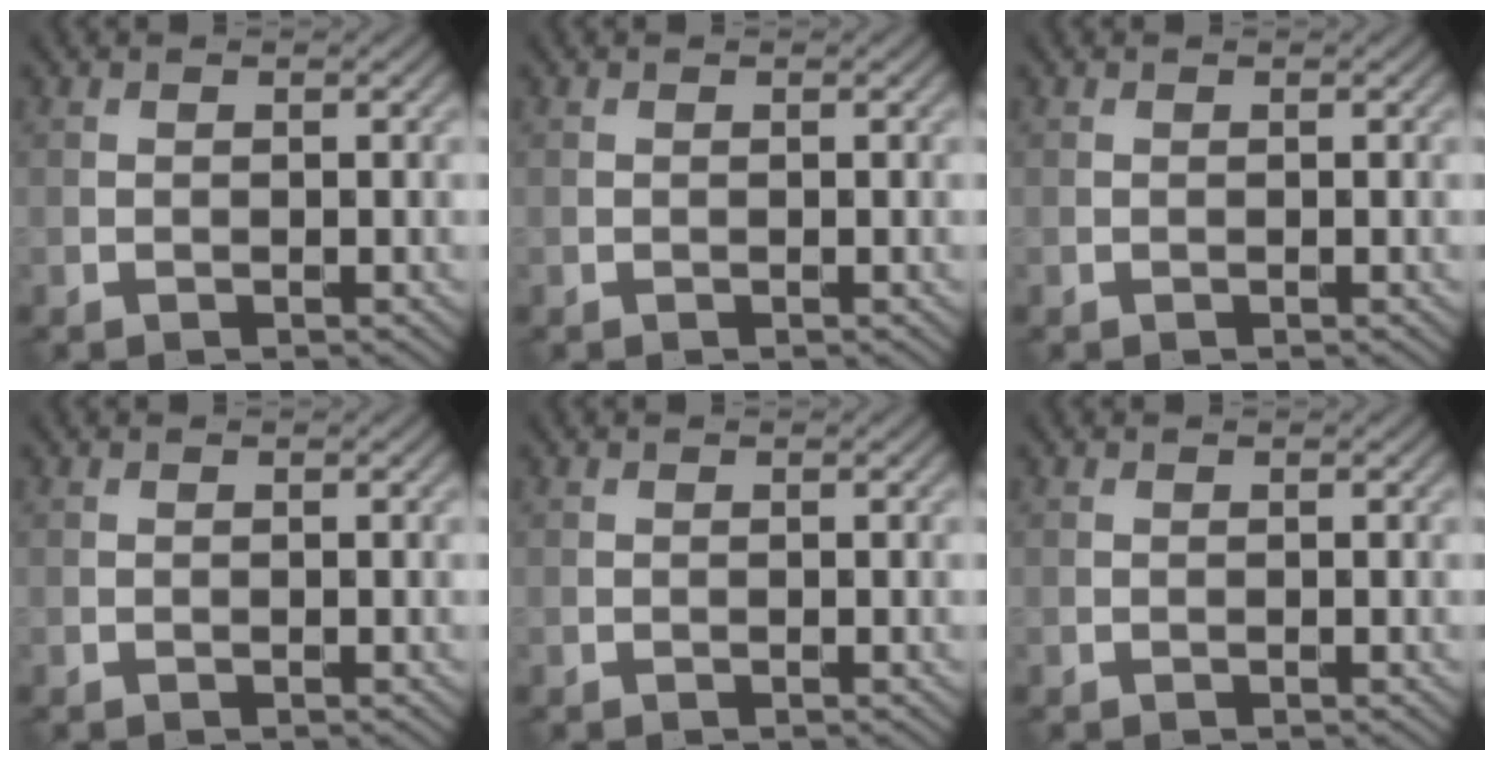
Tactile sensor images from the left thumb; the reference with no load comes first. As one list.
[{"total": 0.0}, {"total": 0.0}, {"total": 0.0}, {"total": 0.0}, {"total": 0.0}]